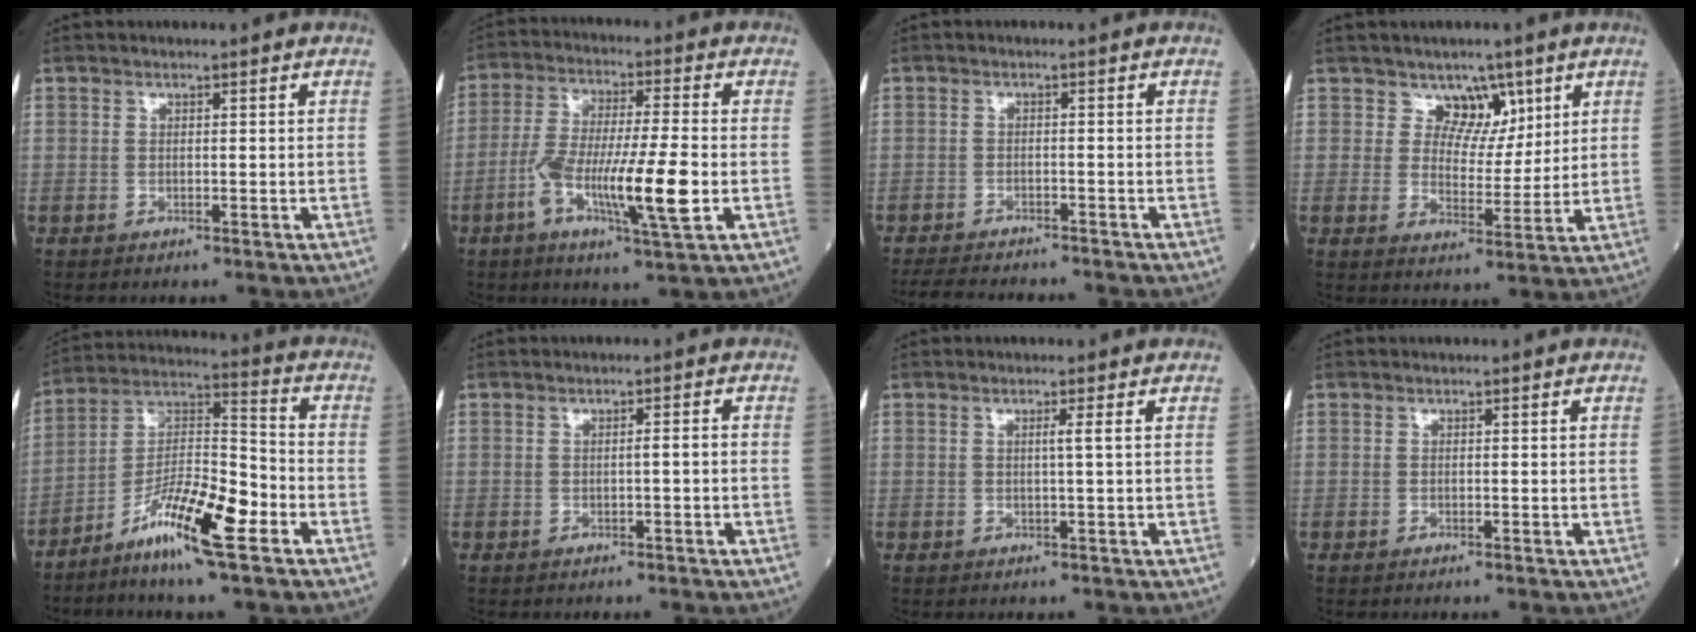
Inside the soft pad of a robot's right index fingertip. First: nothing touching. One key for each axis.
{"total": 12.7, "fx": -3.5, "fy": 0.9, "fz": 12.2, "tx": -0.231, "ty": -0.005, "tz": -0.065}
{"total": 10.4, "fx": -9.5, "fy": 1.6, "fz": 3.7, "tx": -0.061, "ty": -0.014, "tz": -0.136}
{"total": 5.2, "fx": 3.4, "fy": 3.6, "fz": 1.5, "tx": -0.014, "ty": -0.004, "tz": 0.058}
{"total": 13.0, "fx": -6.9, "fy": 1.4, "fz": 11.0, "tx": -0.199, "ty": -0.007, "tz": -0.129}
{"total": 1.1, "fx": -0.2, "fy": -0.1, "fz": 1.1, "tx": -0.021, "ty": -0.001, "tz": -0.001}
{"total": 1.3, "fx": 0.3, "fy": -0.6, "fz": 1.1, "tx": -0.024, "ty": -0.004, "tz": 0.005}
{"total": 0.0}